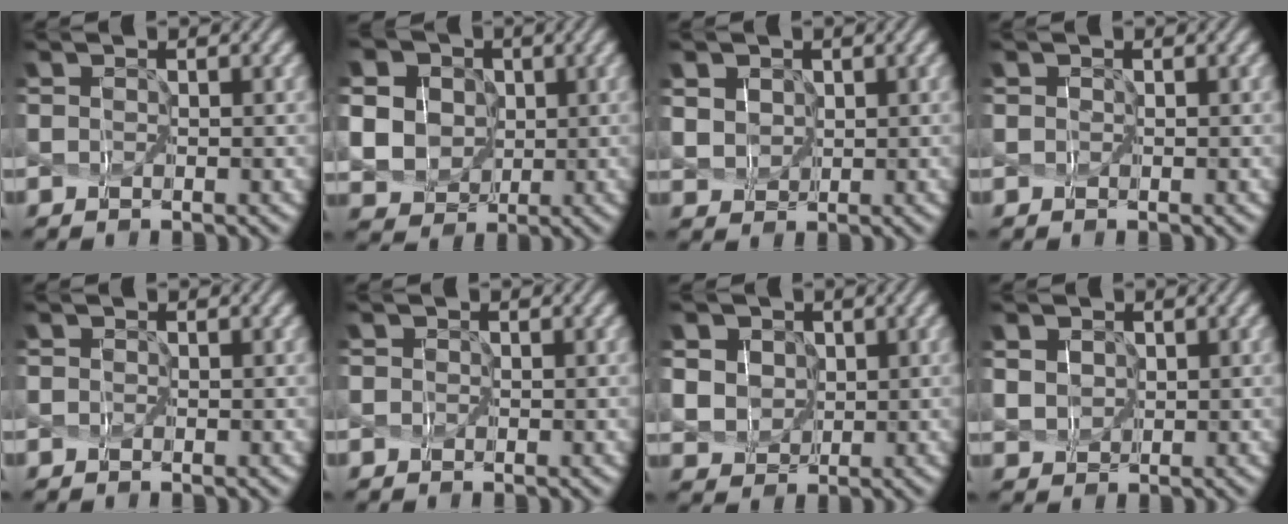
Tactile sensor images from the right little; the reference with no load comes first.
{"total": 11.9, "force": [3.0, 10.5, 4.8], "torque": [-0.171, 0.017, 0.061]}
{"total": 5.3, "force": [2.4, 4.1, 2.4], "torque": [-0.071, 0.016, 0.040]}
{"total": 0.6, "force": [0.2, 0.5, 0.3], "torque": [0.004, 0.006, -0.002]}
{"total": 0.0}
{"total": 1.2, "force": [0.2, 1.0, 0.5], "torque": [0.005, 0.011, -0.011]}
{"total": 9.4, "force": [3.9, 7.5, 4.1], "torque": [-0.127, 0.019, 0.073]}
{"total": 4.3, "force": [1.8, 3.4, 2.0], "torque": [-0.069, 0.018, 0.033]}